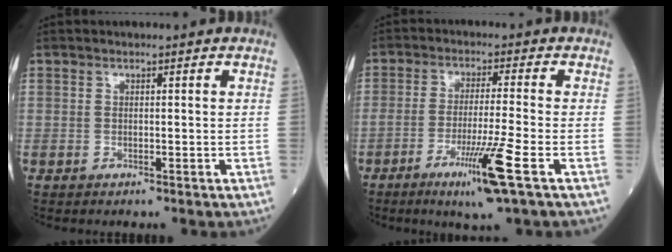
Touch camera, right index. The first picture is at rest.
{"total": 8.7, "force": [-4.2, -1.2, 7.5], "torque": [-0.135, -0.026, -0.078]}